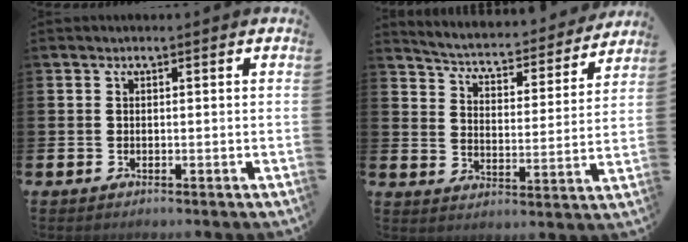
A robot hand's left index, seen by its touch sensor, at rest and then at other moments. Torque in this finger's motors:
{"motor_torque": [1.09, -1.05, 0.28, 0.13]}